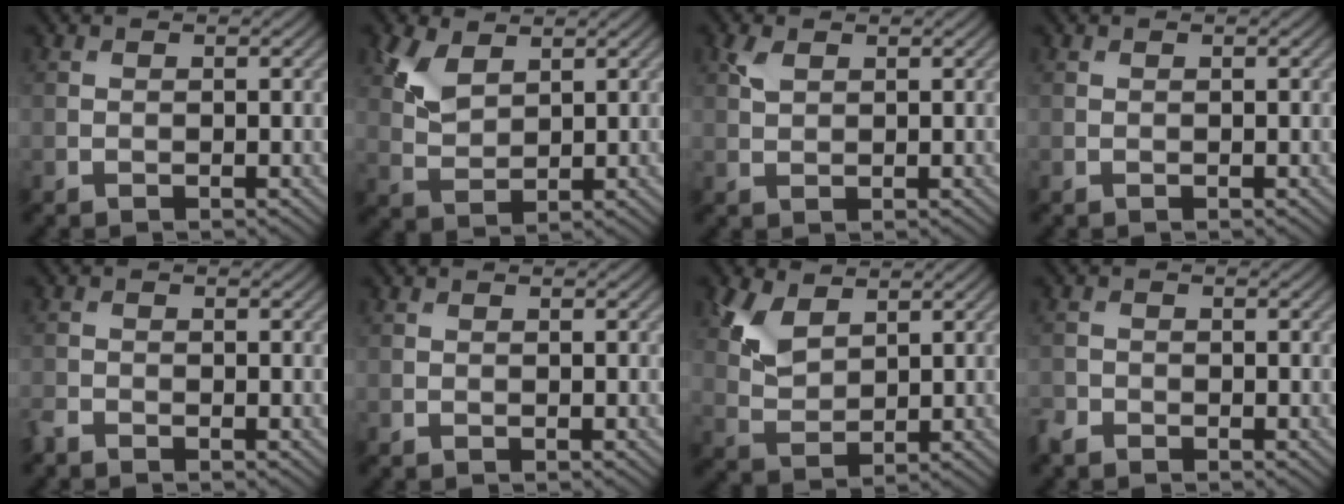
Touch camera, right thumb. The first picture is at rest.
{"total": 5.0, "force": [2.7, 2.8, 3.1], "torque": [-0.081, -0.001, 0.060]}
{"total": 2.0, "force": [1.1, 1.1, 1.3], "torque": [-0.036, 0.003, 0.023]}
{"total": 0.0}
{"total": 1.3, "force": [-1.3, 0.2, 0.3], "torque": [-0.010, -0.004, -0.034]}
{"total": 0.0}
{"total": 5.6, "force": [3.1, 3.2, 3.5], "torque": [-0.088, -0.002, 0.066]}
{"total": 1.7, "force": [-1.5, 0.9, 0.4], "torque": [-0.011, -0.004, -0.038]}